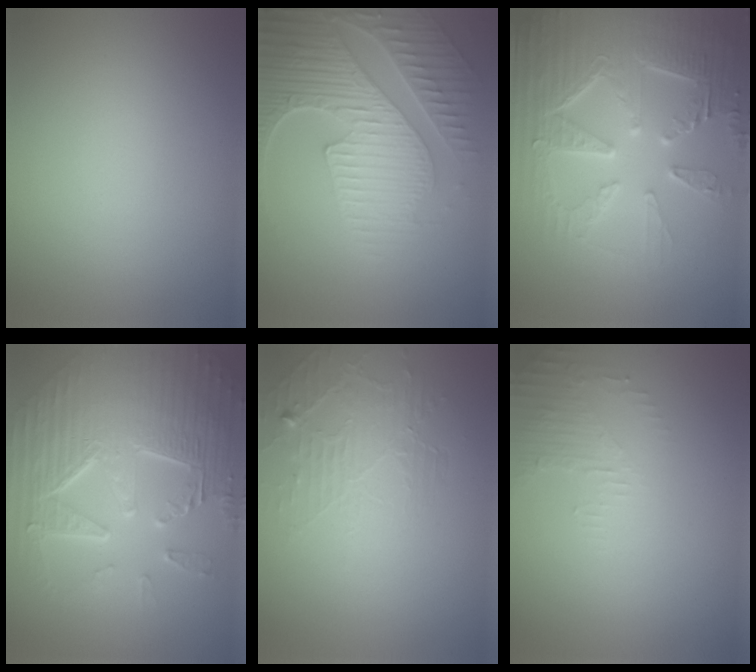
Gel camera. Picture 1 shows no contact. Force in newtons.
{"total": 6.7, "press": 5.5, "slide": 3.9}
{"total": 7.7, "press": 6.1, "slide": 4.7}
{"total": 9.7, "press": 6.6, "slide": 7.1}
{"total": 2.0, "press": 1.1, "slide": 1.7}
{"total": 1.9, "press": 1.8, "slide": 0.4}